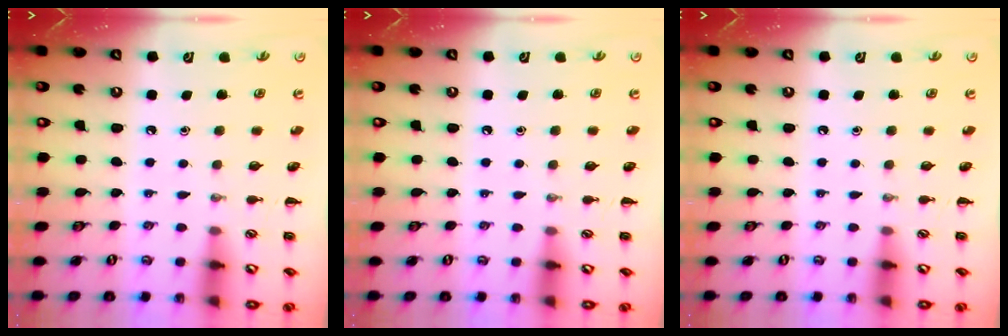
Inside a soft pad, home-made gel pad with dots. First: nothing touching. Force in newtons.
{"total": 0.5, "press": 0.1, "slide": 0.5}
{"total": 0.0}